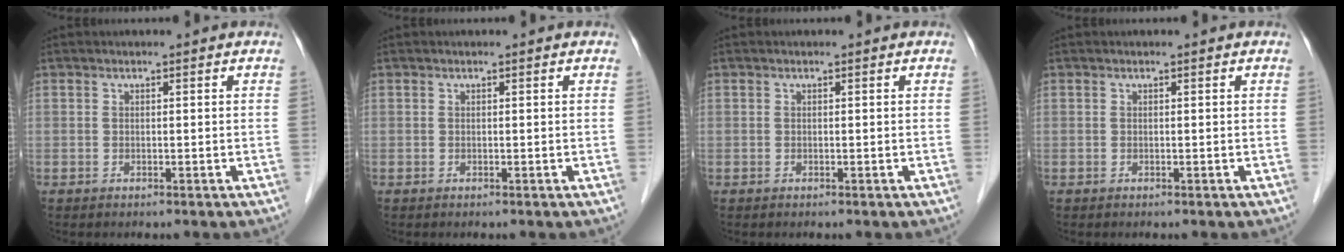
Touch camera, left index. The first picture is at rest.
{"total": 0.0}
{"total": 0.0}
{"total": 0.0}